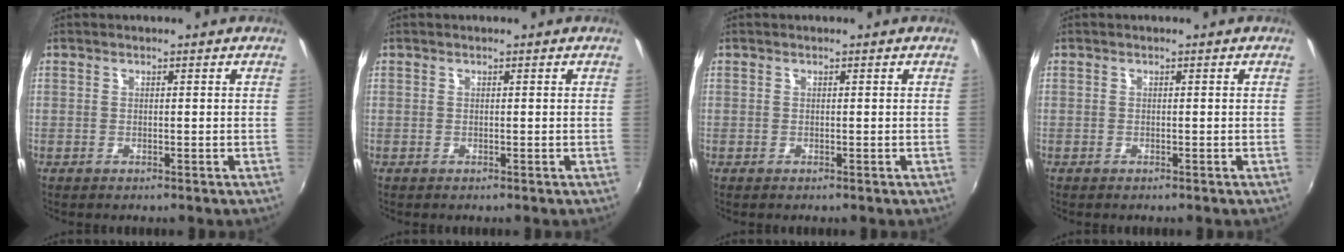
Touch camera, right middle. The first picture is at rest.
{"total": 0.0}
{"total": 0.0}
{"total": 0.0}